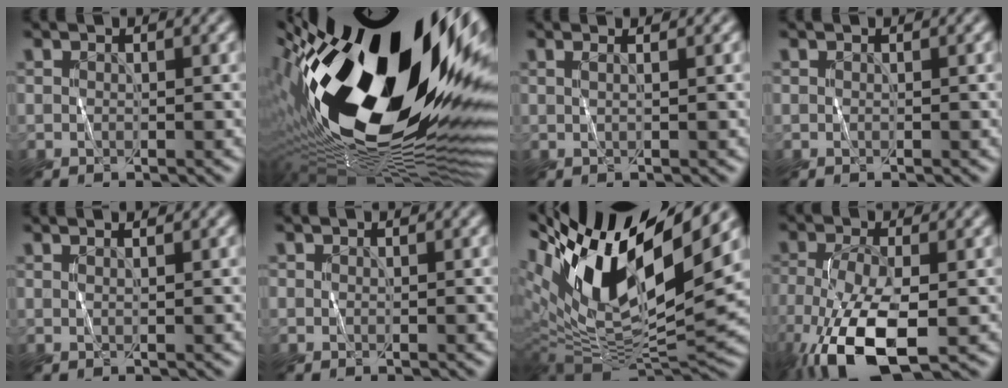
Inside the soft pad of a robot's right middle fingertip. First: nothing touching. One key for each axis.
{"total": 22.1, "fx": 2.7, "fy": 9.2, "fz": 19.9, "tx": -0.342, "ty": -0.028, "tz": 0.034}
{"total": 1.3, "fx": 0.8, "fy": 0.1, "fz": 1.1, "tx": -0.010, "ty": 0.001, "tz": -0.003}
{"total": 0.0}
{"total": 0.6, "fx": 0.4, "fy": -0.4, "fz": 0.3, "tx": -0.008, "ty": 0.000, "tz": 0.006}
{"total": 0.0}
{"total": 15.5, "fx": 6.3, "fy": 5.5, "fz": 13.1, "tx": -0.248, "ty": 0.012, "tz": 0.109}
{"total": 8.8, "fx": -4.0, "fy": 3.2, "fz": 7.2, "tx": -0.159, "ty": -0.014, "tz": -0.074}